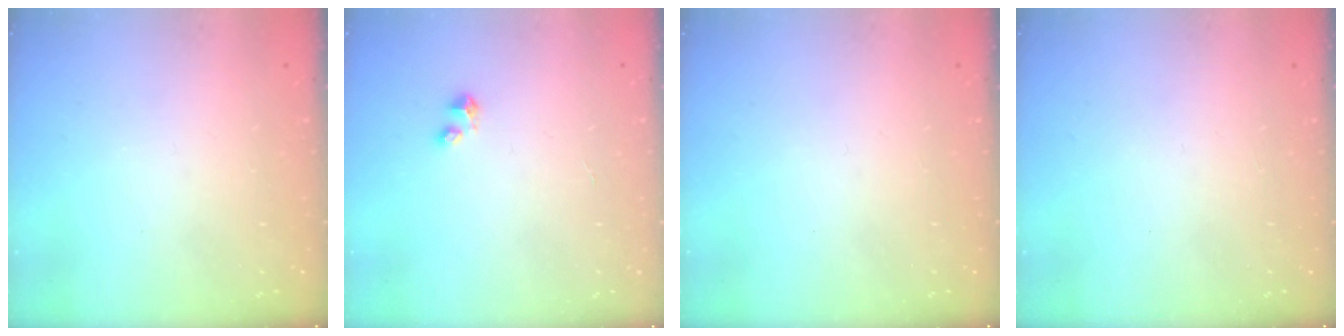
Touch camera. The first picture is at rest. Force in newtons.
{"total": 2.4, "press": 2.4, "slide": 0.1}
{"total": 0.0}
{"total": 0.0}